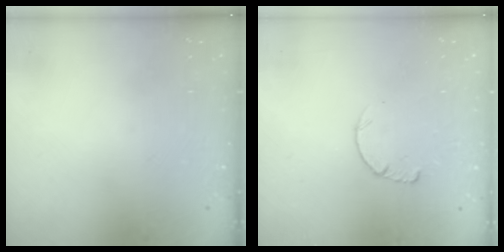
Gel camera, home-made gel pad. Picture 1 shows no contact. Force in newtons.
{"total": 3.0, "press": 3.0, "slide": 0.3}